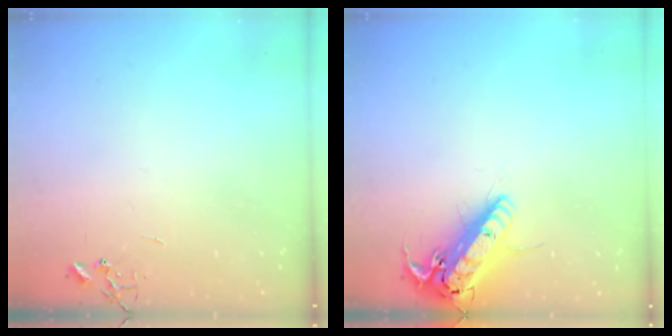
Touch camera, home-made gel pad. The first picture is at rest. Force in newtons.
{"total": 16.5, "press": 16.3, "slide": 3.0}